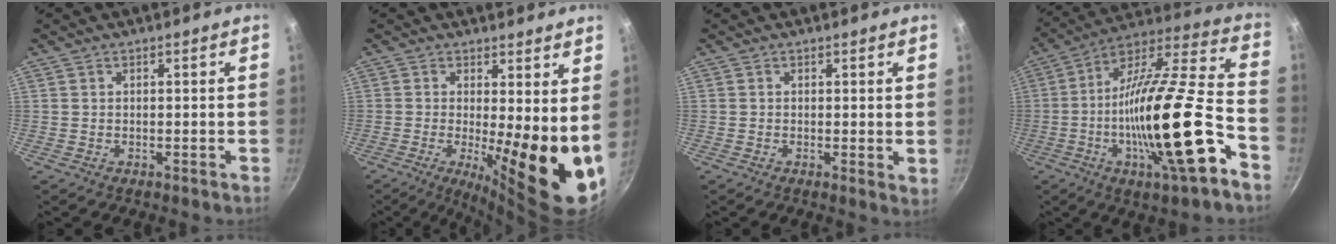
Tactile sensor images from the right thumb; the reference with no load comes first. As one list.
[{"total": 13.9, "force": [-0.3, 3.7, 13.4], "torque": [-0.174, -0.025, -0.001]}, {"total": 1.9, "force": [0.4, 0.8, 1.7], "torque": [-0.022, -0.005, 0.003]}, {"total": 26.4, "force": [-9.0, 6.1, 24.1], "torque": [-0.379, 0.027, -0.159]}]